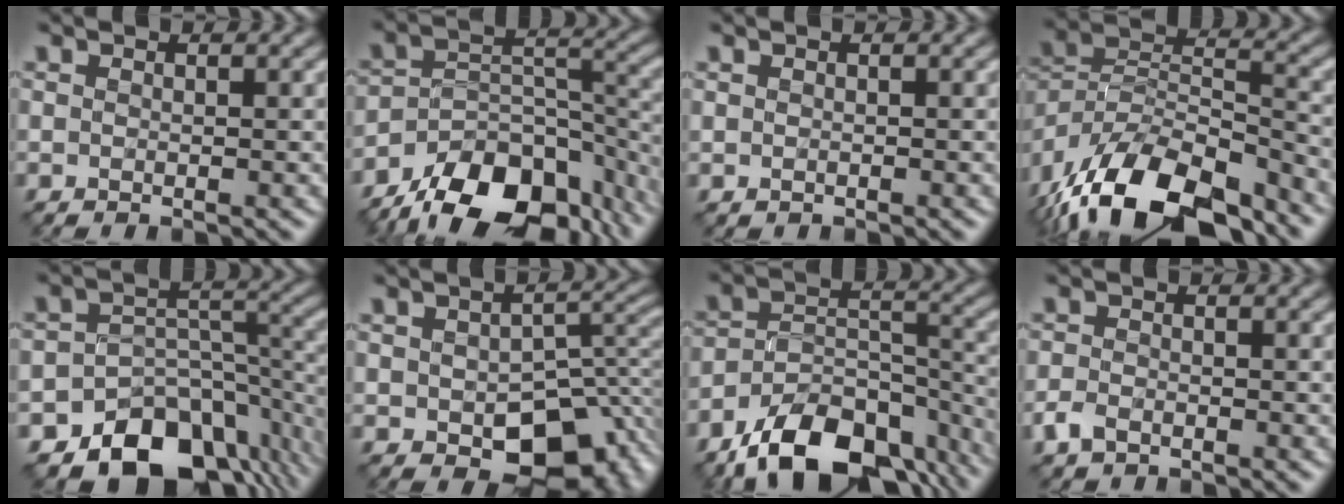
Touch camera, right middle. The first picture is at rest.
{"total": 13.6, "force": [-10.2, 6.4, 6.4], "torque": [-0.122, 0.002, -0.158]}
{"total": 0.0}
{"total": 15.0, "force": [-11.1, 6.1, 8.1], "torque": [-0.170, 0.006, -0.191]}
{"total": 11.7, "force": [-8.3, 7.0, 4.6], "torque": [-0.063, -0.013, -0.123]}
{"total": 9.6, "force": [-3.6, 5.8, 6.8], "torque": [-0.092, -0.021, -0.039]}
{"total": 12.4, "force": [-9.0, 5.7, 6.3], "torque": [-0.116, 0.002, -0.150]}
{"total": 1.5, "force": [-1.1, 0.9, 0.5], "torque": [-0.011, 0.001, -0.024]}